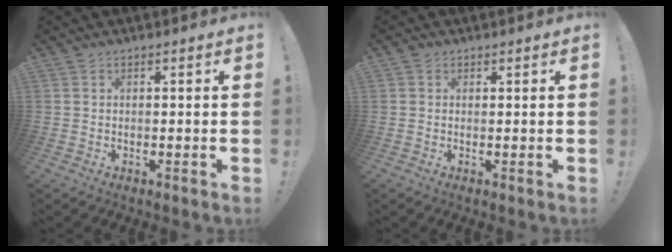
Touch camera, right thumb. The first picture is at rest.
{"total": 0.9, "force": [0.6, 0.7, 0.0], "torque": [0.000, 0.002, 0.011]}